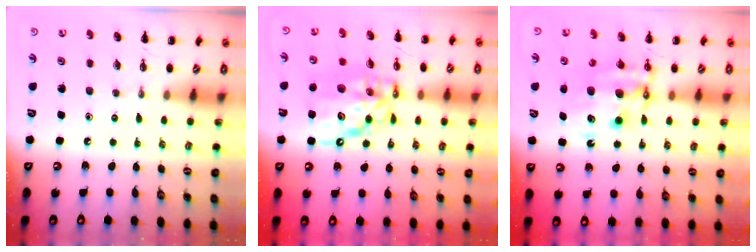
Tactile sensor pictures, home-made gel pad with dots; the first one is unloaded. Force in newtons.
{"total": 12.4, "press": 11.9, "slide": 3.5}
{"total": 10.5, "press": 10.2, "slide": 2.6}